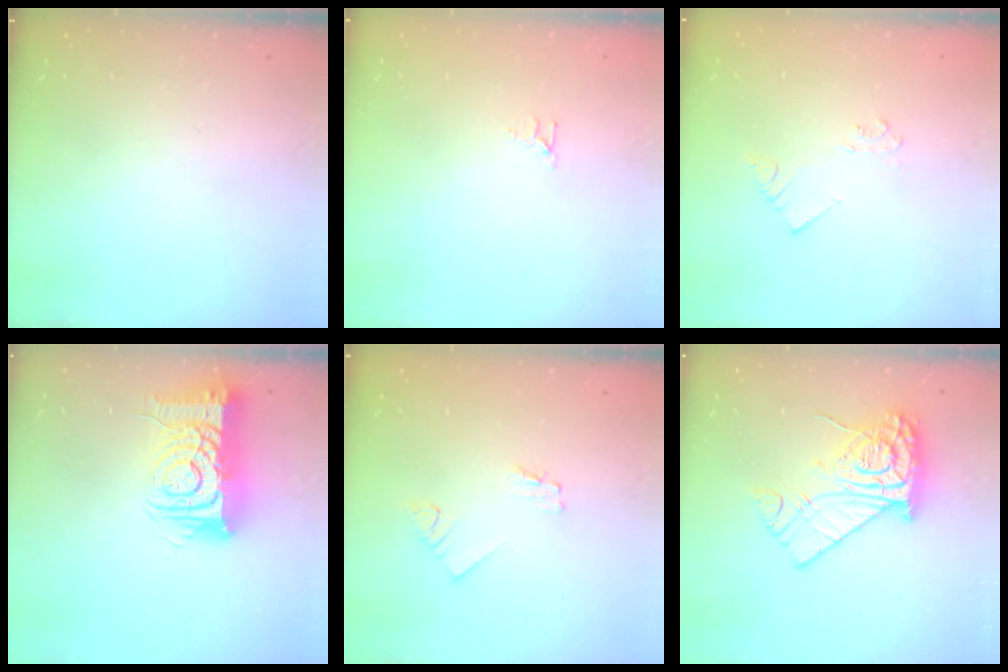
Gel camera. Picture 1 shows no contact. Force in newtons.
{"total": 3.3, "press": 3.3, "slide": 0.2}
{"total": 2.5, "press": 2.5, "slide": 0.2}
{"total": 15.4, "press": 15.4, "slide": 1.3}
{"total": 1.7, "press": 1.7, "slide": 0.3}
{"total": 16.5, "press": 16.4, "slide": 1.8}